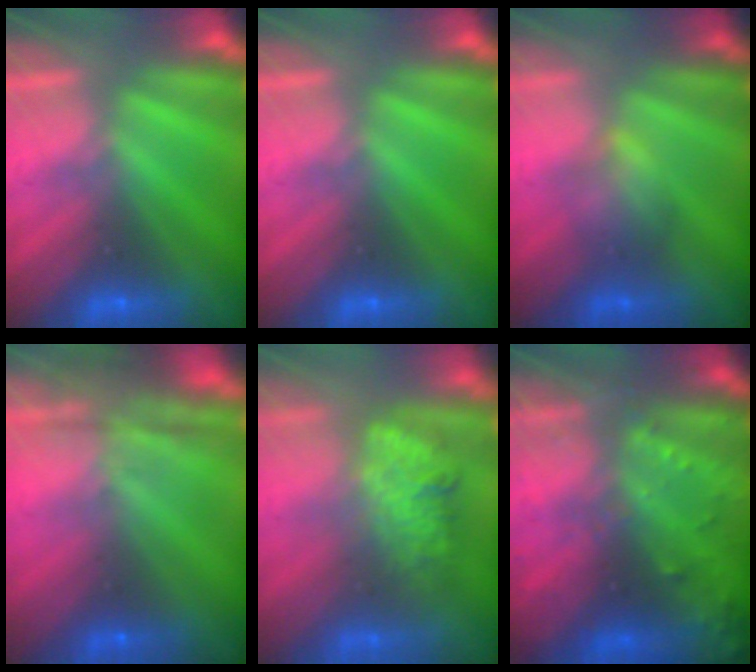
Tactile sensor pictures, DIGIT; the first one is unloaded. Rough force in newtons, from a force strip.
{"total": 0.0}
{"total": 2.0}
{"total": 7.8}
{"total": 3.5}
{"total": 7.7}